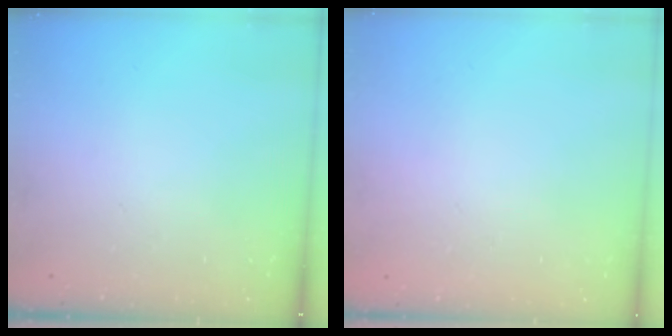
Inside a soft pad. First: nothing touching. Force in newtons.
{"total": 1.8, "press": 1.8, "slide": 0.2}